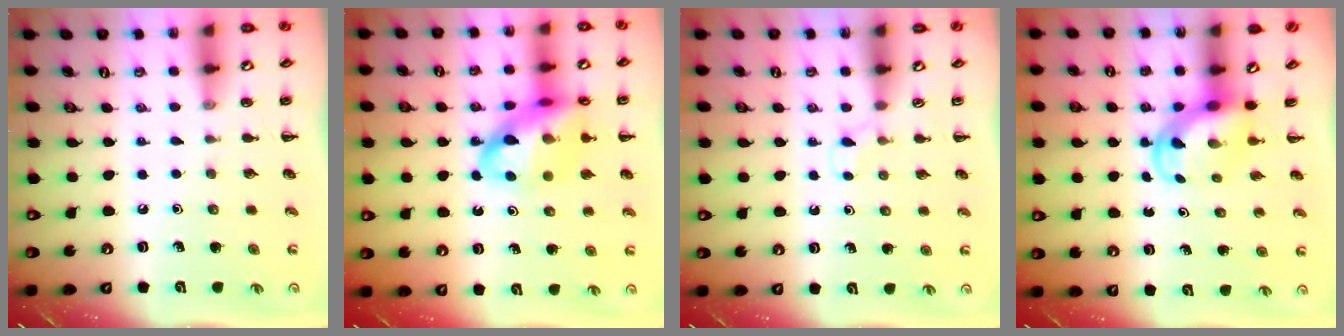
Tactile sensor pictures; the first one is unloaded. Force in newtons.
{"total": 17.7, "press": 17.3, "slide": 3.4}
{"total": 2.3, "press": 2.2, "slide": 0.8}
{"total": 4.0, "press": 3.9, "slide": 0.6}